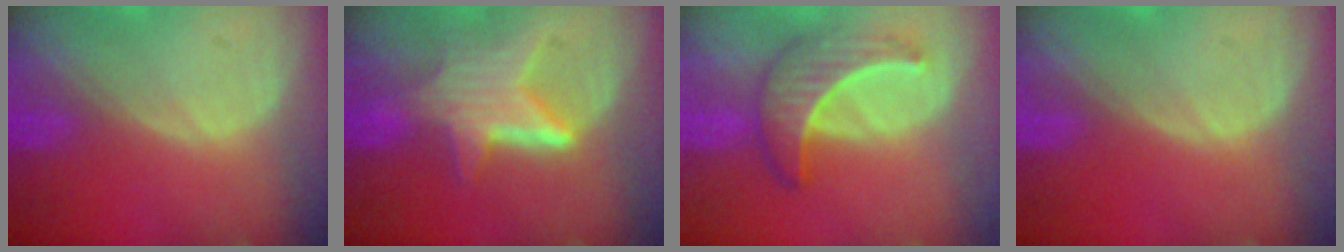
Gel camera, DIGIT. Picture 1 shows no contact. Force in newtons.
{"total": 6.3, "press": 6.3, "slide": 0.5}
{"total": 6.8, "press": 6.1, "slide": 3.0}
{"total": 0.0}